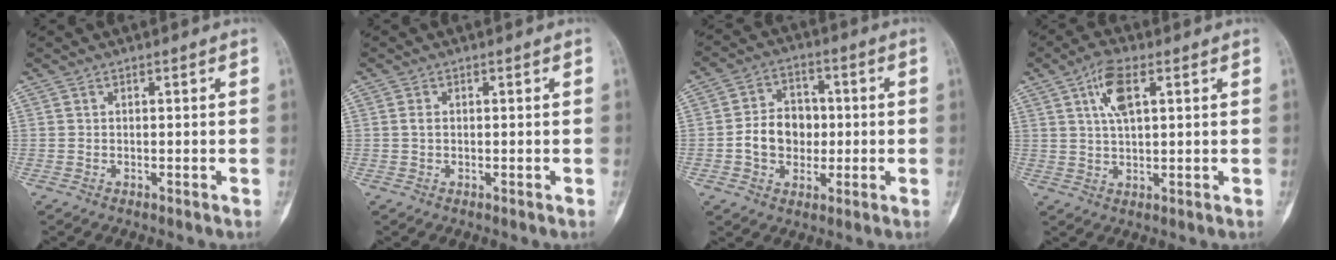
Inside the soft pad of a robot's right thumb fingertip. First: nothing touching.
{"total": 1.0, "force": [0.1, 0.7, 0.7], "torque": [-0.010, 0.001, 0.000]}
{"total": 9.4, "force": [-0.8, 7.5, 5.6], "torque": [-0.059, 0.021, -0.018]}
{"total": 6.9, "force": [2.6, 2.7, 5.8], "torque": [-0.107, -0.001, 0.049]}